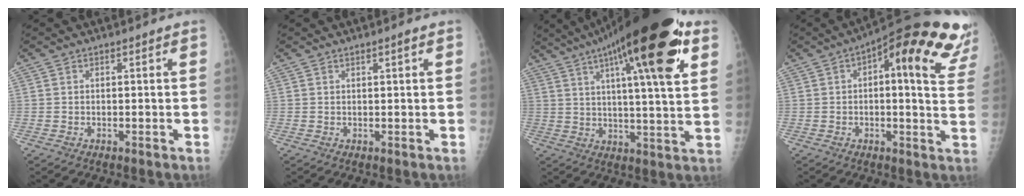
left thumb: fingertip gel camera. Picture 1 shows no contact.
{"total": 0.9, "force": [0.6, 0.0, 0.7], "torque": [-0.009, -0.002, 0.010]}
{"total": 25.8, "force": [12.4, 5.9, 21.8], "torque": [-0.331, -0.009, 0.185]}
{"total": 20.6, "force": [9.8, 6.2, 17.0], "torque": [-0.203, -0.005, 0.106]}